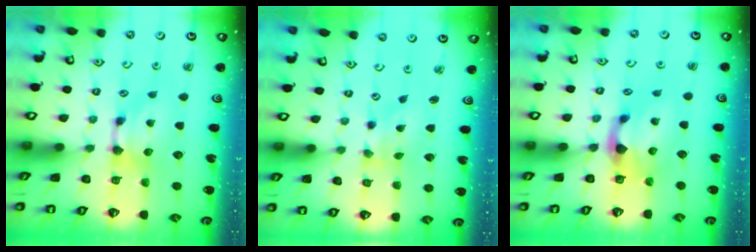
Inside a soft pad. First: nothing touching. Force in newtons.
{"total": 1.3, "press": 0.6, "slide": 1.2}
{"total": 2.2, "press": 1.8, "slide": 1.3}